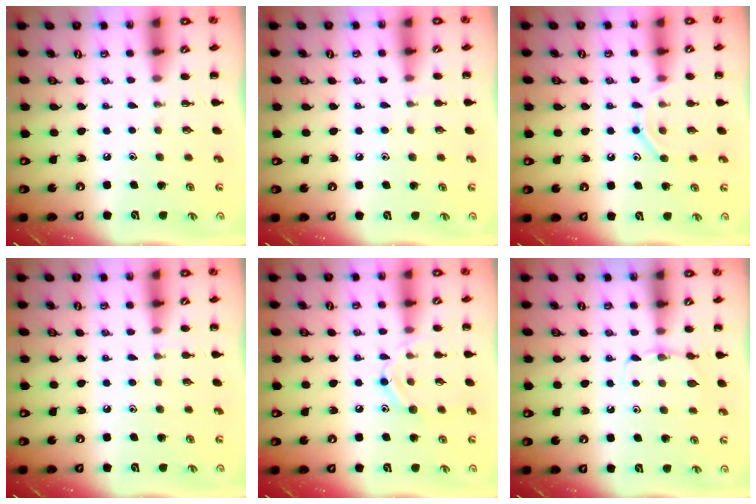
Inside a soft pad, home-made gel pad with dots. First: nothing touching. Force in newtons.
{"total": 6.1, "press": 5.7, "slide": 2.1}
{"total": 9.2, "press": 9.2, "slide": 1.0}
{"total": 4.5, "press": 4.3, "slide": 1.4}
{"total": 10.1, "press": 10.0, "slide": 1.1}
{"total": 5.8, "press": 5.6, "slide": 1.6}